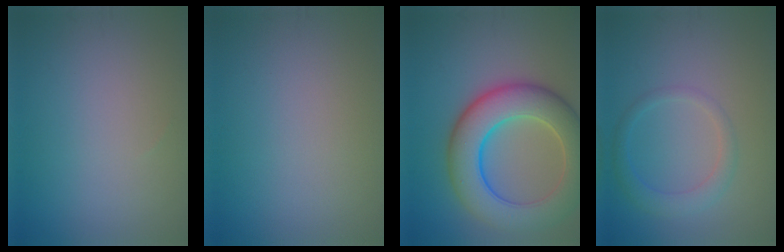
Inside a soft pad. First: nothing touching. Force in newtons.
{"total": 0.0}
{"total": 10.3, "press": 10.3, "slide": 0.6}
{"total": 2.3, "press": 2.3, "slide": 0.1}